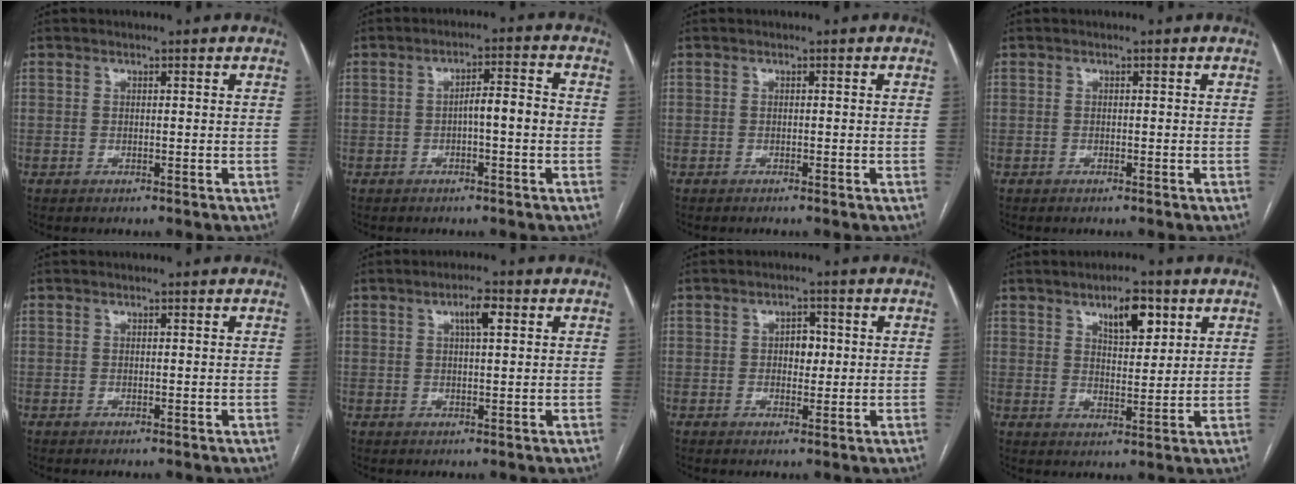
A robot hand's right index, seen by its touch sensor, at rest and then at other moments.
{"total": 4.6, "force": [-0.8, 0.7, 4.5], "torque": [-0.070, 0.017, -0.010]}
{"total": 0.5, "force": [-0.4, -0.1, 0.3], "torque": [-0.004, 0.002, -0.009]}
{"total": 0.0}
{"total": 0.0}
{"total": 3.6, "force": [1.4, 0.7, 3.2], "torque": [-0.058, 0.007, 0.023]}
{"total": 3.0, "force": [0.3, 1.9, 2.3], "torque": [-0.030, 0.007, 0.005]}
{"total": 6.7, "force": [3.6, 2.4, 5.1], "torque": [-0.082, 0.003, 0.059]}